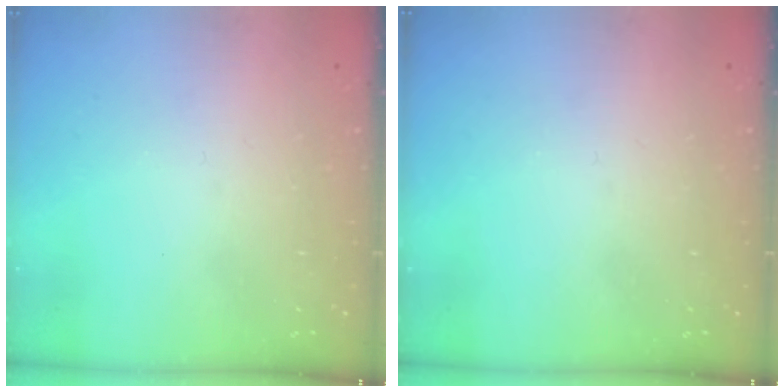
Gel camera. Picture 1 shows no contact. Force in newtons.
{"total": 0.0}